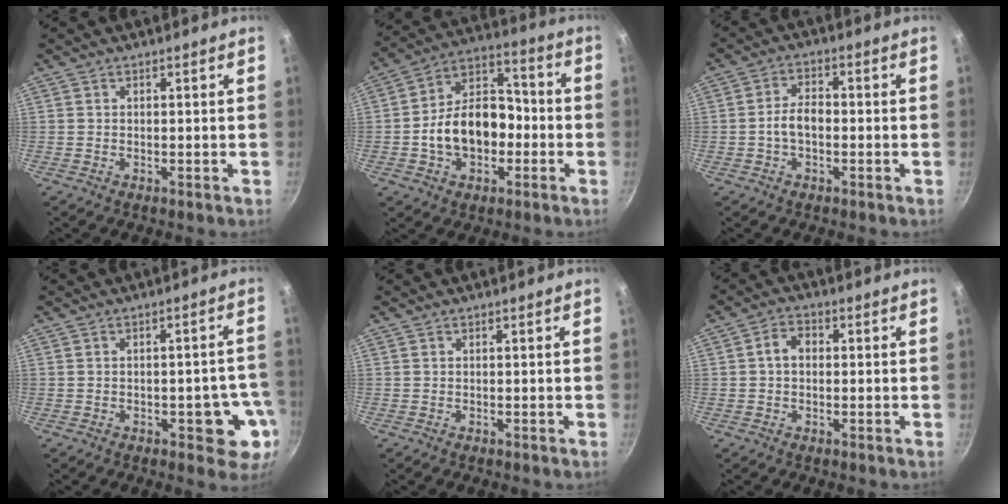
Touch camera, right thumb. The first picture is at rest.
{"total": 15.4, "force": [-3.0, 10.7, 10.7], "torque": [-0.141, 0.050, -0.059]}
{"total": 4.8, "force": [-1.0, 2.9, 3.8], "torque": [-0.060, 0.024, -0.022]}
{"total": 8.0, "force": [-2.6, 3.9, 6.5], "torque": [-0.034, 0.018, -0.028]}
{"total": 0.0}
{"total": 4.0, "force": [0.2, 3.0, 2.6], "torque": [-0.030, 0.014, -0.004]}